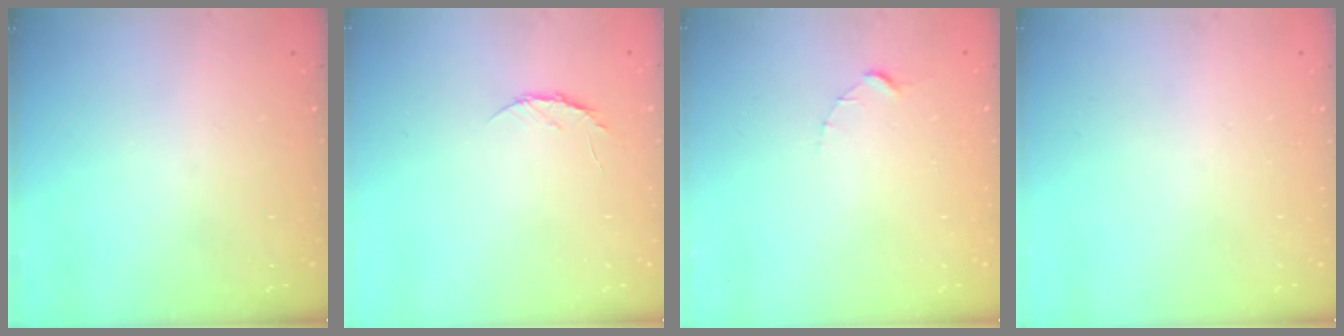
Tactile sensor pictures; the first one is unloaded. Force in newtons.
{"total": 4.7, "press": 4.6, "slide": 0.4}
{"total": 1.5, "press": 1.5, "slide": 0.2}
{"total": 0.0}